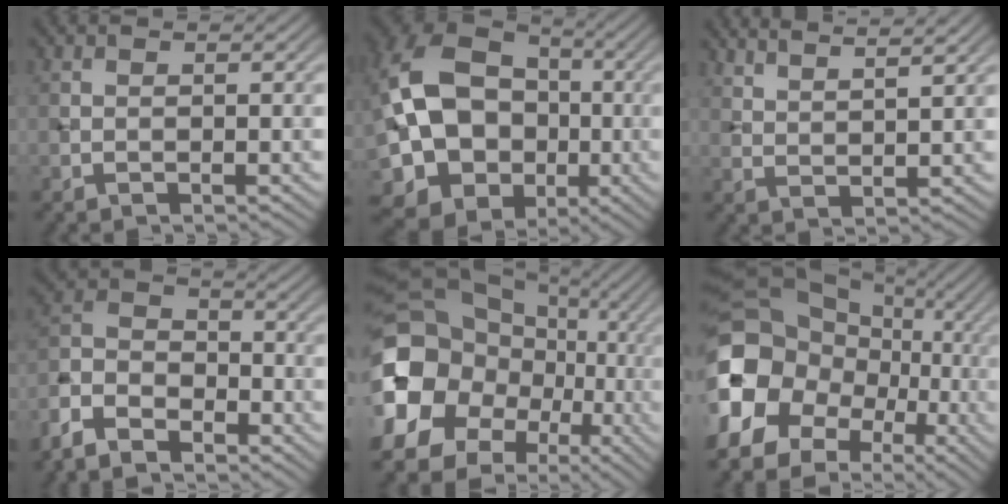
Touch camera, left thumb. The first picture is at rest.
{"total": 19.1, "force": [-1.2, 15.1, 11.6], "torque": [-0.248, 0.001, -0.015]}
{"total": 6.1, "force": [5.1, 1.0, 3.2], "torque": [-0.039, 0.004, 0.080]}
{"total": 9.6, "force": [-7.1, 4.7, 4.5], "torque": [-0.109, -0.007, -0.160]}
{"total": 19.6, "force": [-2.2, 16.9, 9.8], "torque": [-0.243, -0.014, -0.049]}
{"total": 18.4, "force": [-4.1, 15.2, 9.5], "torque": [-0.257, -0.019, -0.073]}